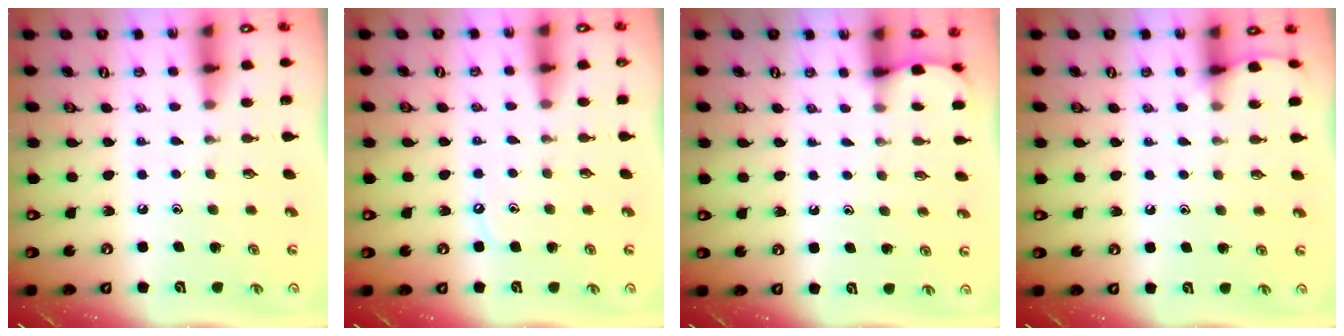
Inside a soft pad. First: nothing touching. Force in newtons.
{"total": 3.8, "press": 3.7, "slide": 0.6}
{"total": 1.3, "press": 1.3, "slide": 0.1}
{"total": 4.3, "press": 4.3, "slide": 0.6}